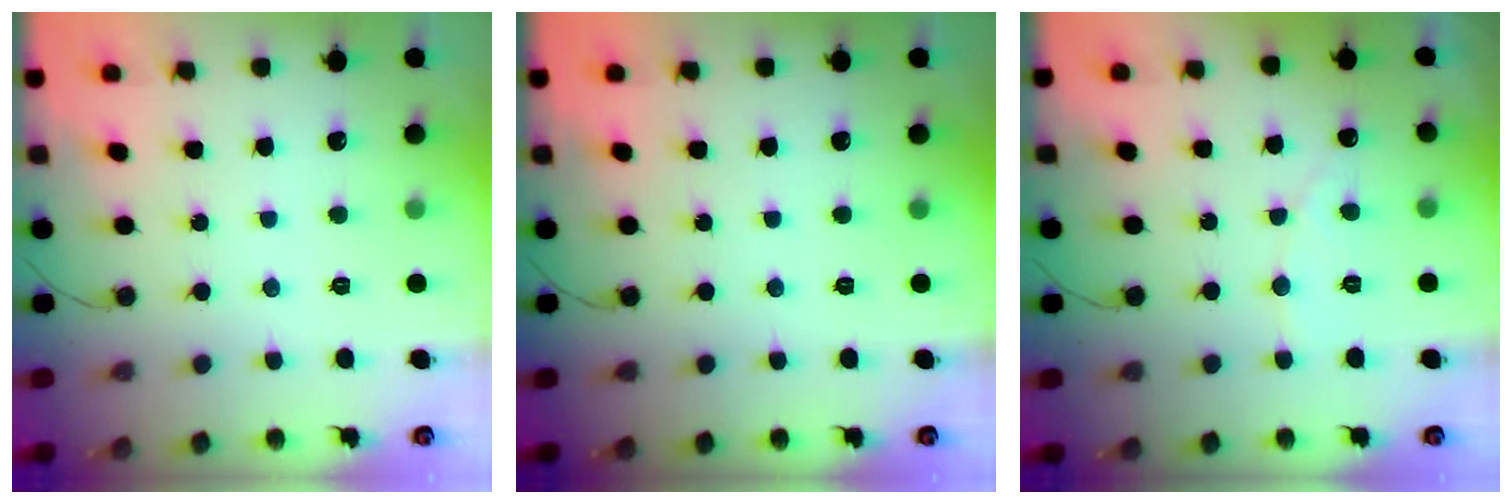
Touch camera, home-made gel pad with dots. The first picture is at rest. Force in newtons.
{"total": 0.0}
{"total": 4.3, "press": 4.3, "slide": 0.4}